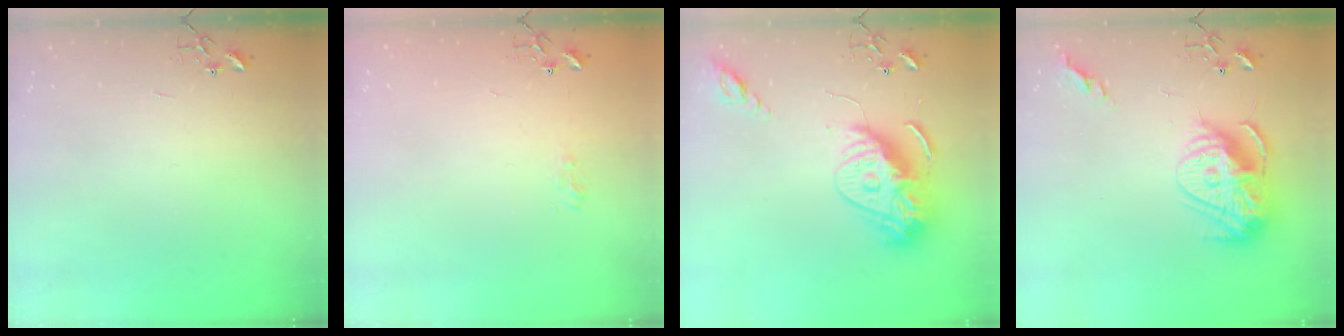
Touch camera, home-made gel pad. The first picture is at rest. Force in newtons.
{"total": 6.1, "press": 6.1, "slide": 0.8}
{"total": 16.1, "press": 16.0, "slide": 1.6}
{"total": 15.6, "press": 15.6, "slide": 1.2}